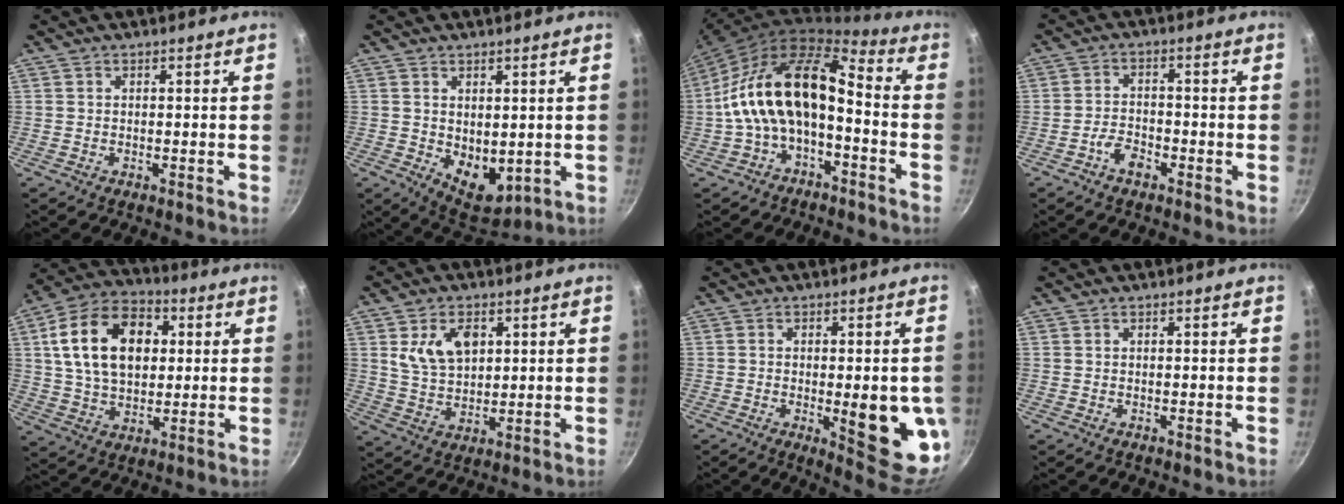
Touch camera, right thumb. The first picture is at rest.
{"total": 7.7, "force": [0.4, 5.1, 5.7], "torque": [-0.058, -0.022, 0.025]}
{"total": 16.4, "force": [-3.5, 8.8, 13.5], "torque": [-0.230, 0.065, -0.074]}
{"total": 3.9, "force": [-2.5, 2.1, 2.2], "torque": [-0.039, 0.025, -0.046]}
{"total": 19.1, "force": [4.1, 12.8, 13.6], "torque": [-0.211, 0.012, 0.060]}
{"total": 9.4, "force": [3.1, 6.0, 6.5], "torque": [-0.102, -0.018, 0.063]}
{"total": 14.3, "force": [-2.3, 4.3, 13.4], "torque": [-0.143, -0.007, -0.022]}
{"total": 0.0}